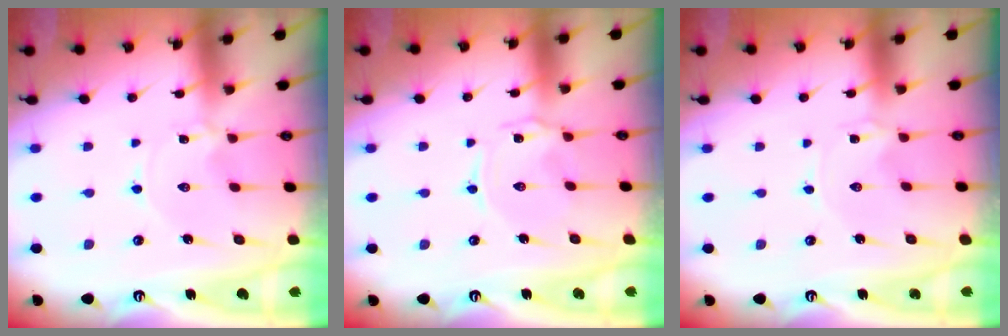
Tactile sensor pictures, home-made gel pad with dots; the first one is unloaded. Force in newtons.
{"total": 1.1, "press": 1.0, "slide": 0.3}
{"total": 0.0}